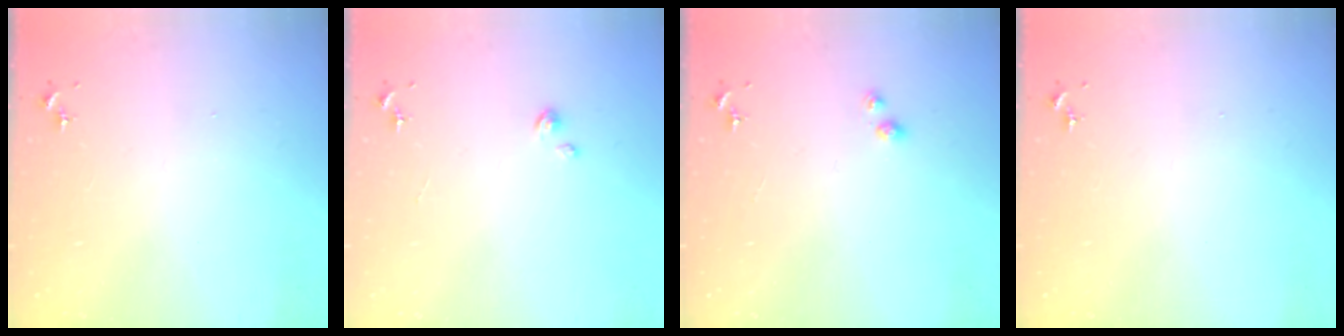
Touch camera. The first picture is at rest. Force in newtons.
{"total": 2.2, "press": 2.2, "slide": 0.3}
{"total": 2.9, "press": 2.9, "slide": 0.5}
{"total": 0.0}